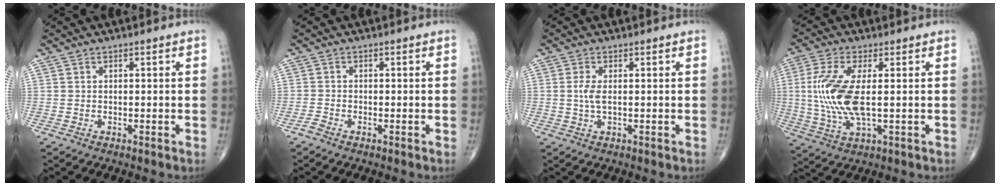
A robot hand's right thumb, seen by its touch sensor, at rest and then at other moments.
{"total": 1.3, "force": [-1.0, 0.4, 0.6], "torque": [-0.018, 0.000, -0.024]}
{"total": 2.6, "force": [0.1, 0.9, 2.4], "torque": [-0.062, -0.001, 0.003]}
{"total": 12.3, "force": [0.6, 4.5, 11.4], "torque": [-0.268, -0.008, 0.014]}